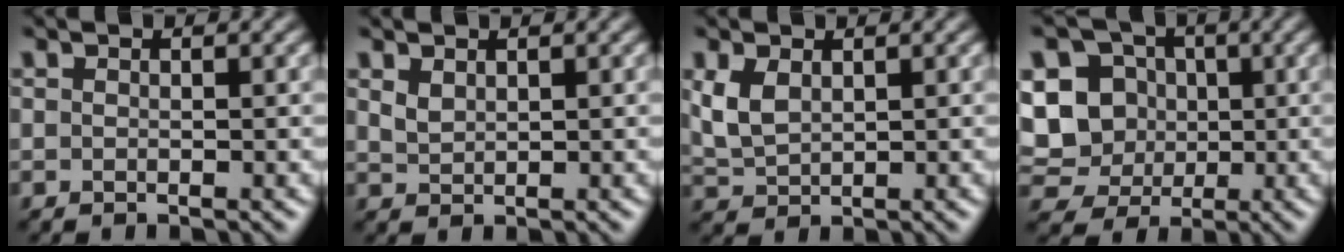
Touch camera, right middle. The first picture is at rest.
{"total": 1.2, "force": [0.9, 0.6, 0.6], "torque": [-0.018, 0.000, 0.023]}
{"total": 2.8, "force": [1.0, 1.7, 2.0], "torque": [-0.050, 0.001, 0.027]}
{"total": 11.7, "force": [1.5, 10.6, 4.7], "torque": [-0.128, 0.033, 0.022]}